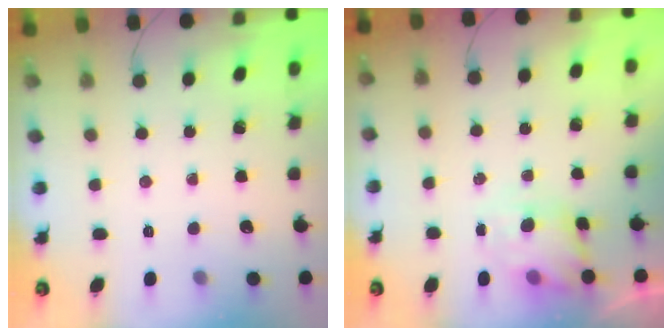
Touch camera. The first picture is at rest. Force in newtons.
{"total": 5.2, "press": 5.0, "slide": 1.4}